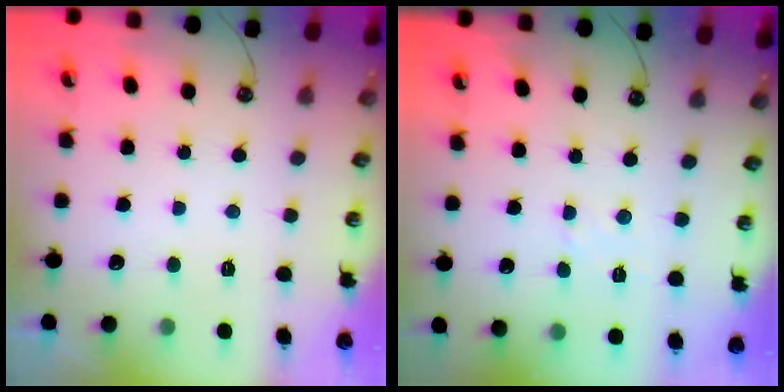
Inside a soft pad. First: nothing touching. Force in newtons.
{"total": 2.2, "press": 2.2, "slide": 0.3}